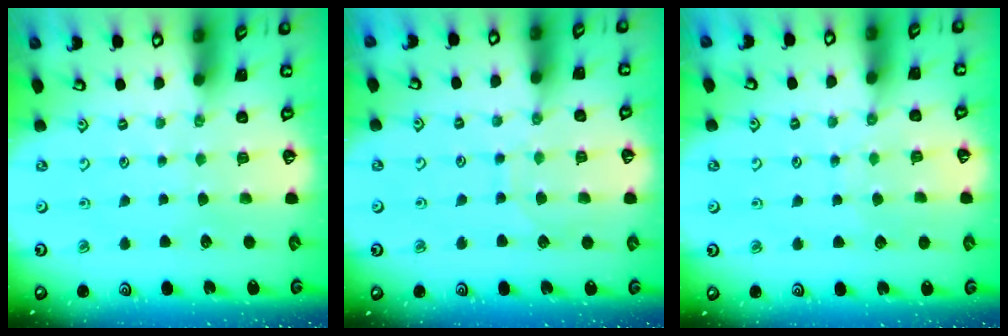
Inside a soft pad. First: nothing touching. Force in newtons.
{"total": 6.4, "press": 6.4, "slide": 0.1}
{"total": 4.2, "press": 4.1, "slide": 0.6}